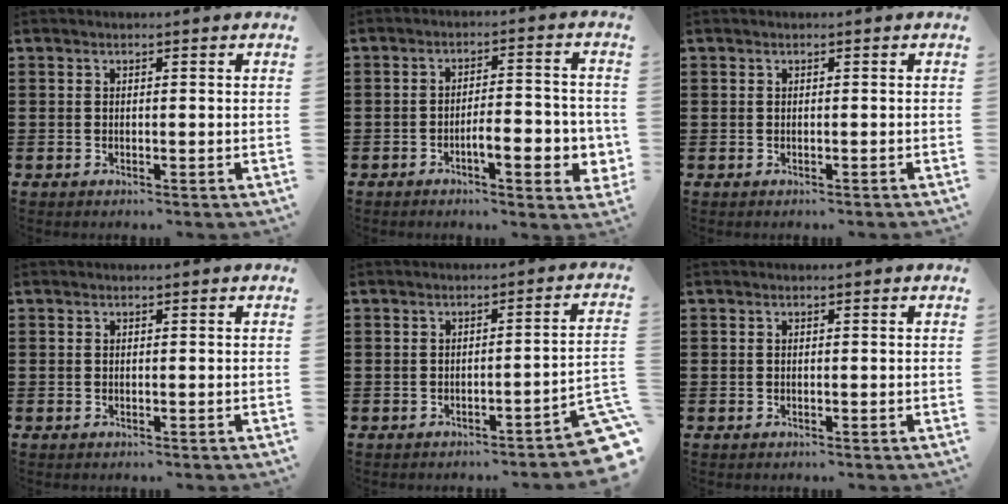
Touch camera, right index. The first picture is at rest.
{"total": 6.7, "force": [-2.4, 2.3, 5.8], "torque": [-0.080, -0.001, -0.043]}
{"total": 0.0}
{"total": 0.0}
{"total": 3.2, "force": [-2.3, 0.0, 2.2], "torque": [-0.038, -0.009, -0.046]}
{"total": 0.0}